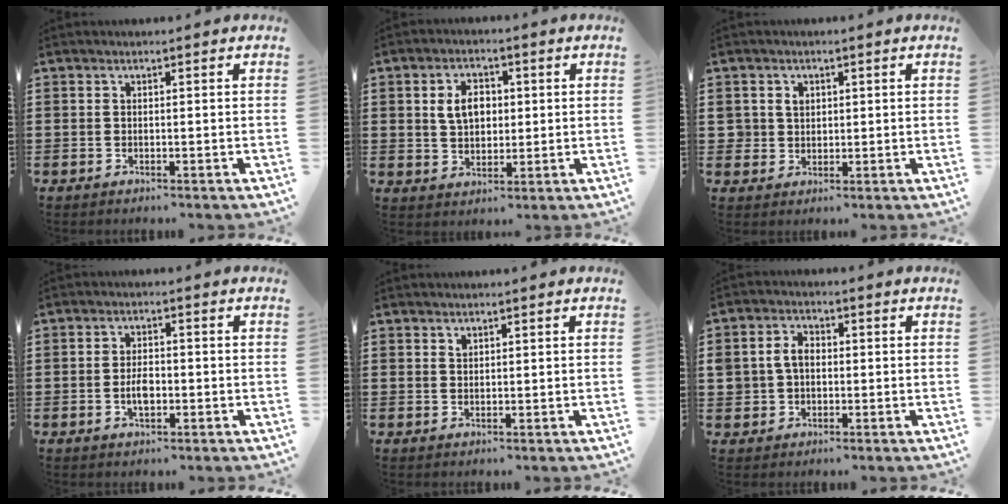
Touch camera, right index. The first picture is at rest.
{"total": 5.2, "force": [0.9, 3.6, 3.6], "torque": [-0.073, 0.012, 0.010]}
{"total": 2.5, "force": [0.6, 2.4, 0.7], "torque": [-0.024, 0.011, 0.008]}
{"total": 3.3, "force": [-0.7, 1.6, 2.8], "torque": [-0.053, 0.004, -0.012]}
{"total": 0.7, "force": [0.6, 0.4, 0.1], "torque": [-0.004, 0.001, 0.011]}
{"total": 3.8, "force": [0.0, 3.2, 2.0], "torque": [-0.057, 0.009, -0.006]}